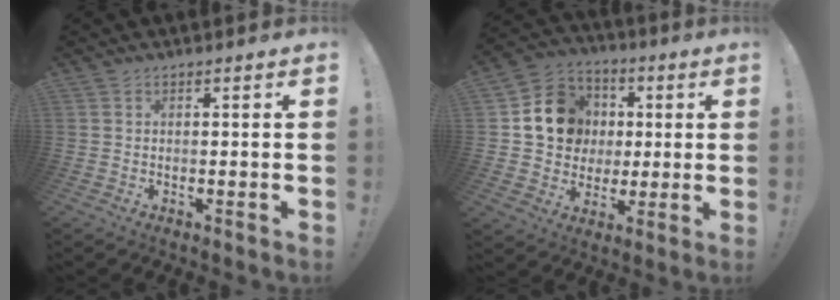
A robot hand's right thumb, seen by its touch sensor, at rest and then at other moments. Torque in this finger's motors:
{"motor_torque": [0.45, 0.62, 0.94, 0.00, 0.08]}